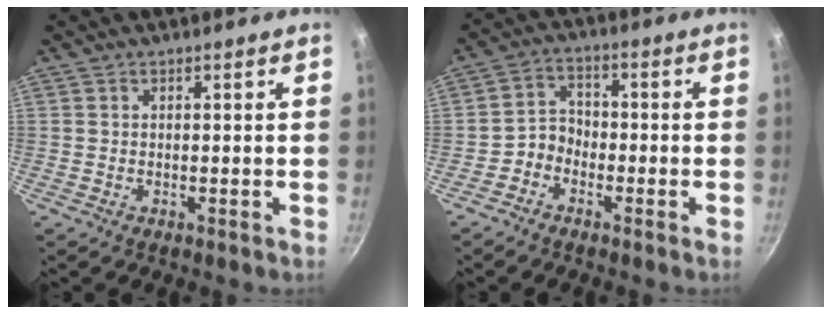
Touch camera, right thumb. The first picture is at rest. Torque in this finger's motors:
{"motor_torque": [-0.80, 0.20, -0.29, 0.19, 0.07]}